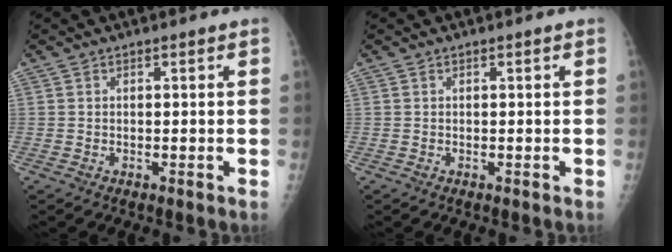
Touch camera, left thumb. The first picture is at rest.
{"total": 0.0}